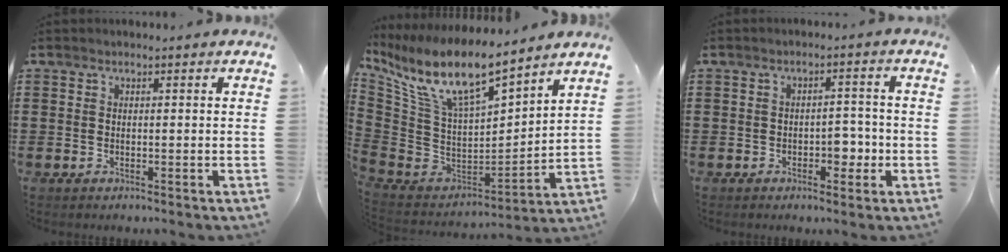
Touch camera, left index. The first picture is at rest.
{"total": 12.3, "force": [8.7, 2.9, 8.2], "torque": [-0.189, -0.061, 0.152]}
{"total": 3.9, "force": [-1.4, 2.2, 2.9], "torque": [-0.047, 0.001, -0.030]}